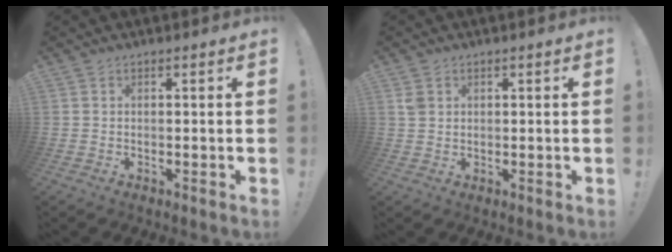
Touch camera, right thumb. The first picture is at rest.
{"total": 2.4, "force": [1.1, 1.8, 1.1], "torque": [-0.011, -0.001, 0.020]}